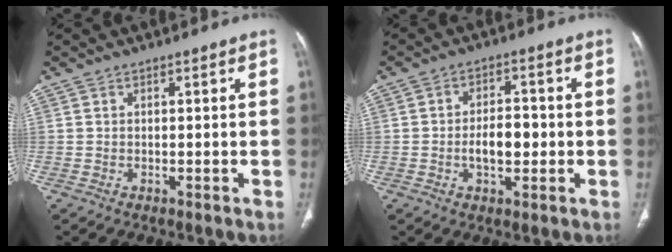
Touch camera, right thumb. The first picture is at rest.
{"total": 6.6, "force": [-1.0, 3.7, 5.4], "torque": [-0.080, 0.013, -0.017]}